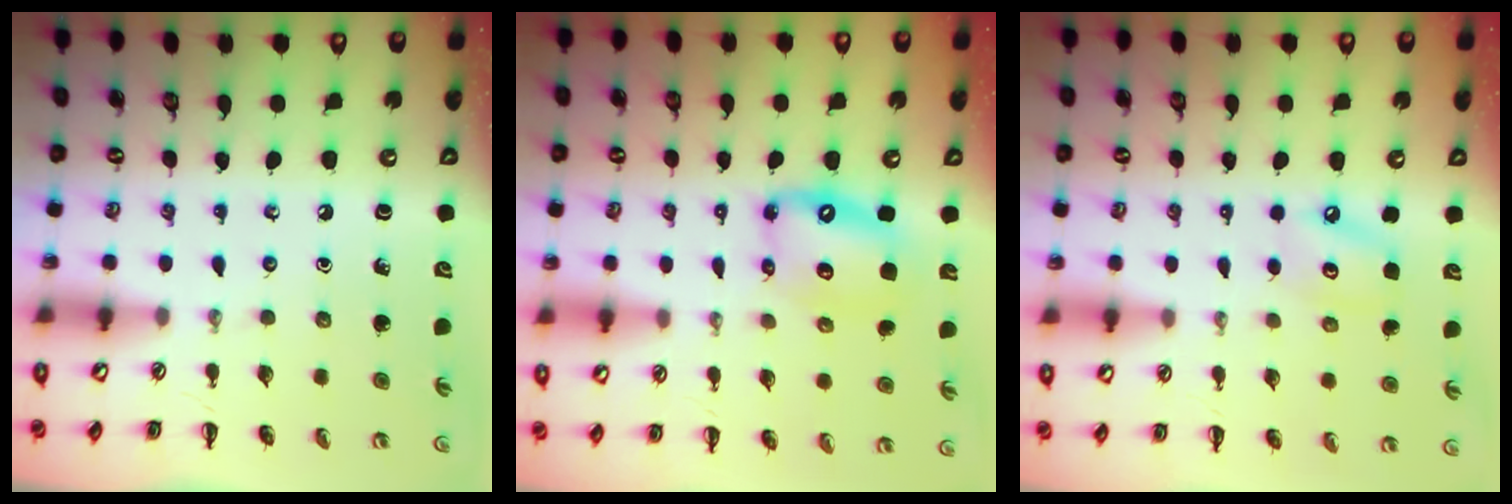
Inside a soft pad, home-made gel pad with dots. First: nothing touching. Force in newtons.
{"total": 13.0, "press": 12.5, "slide": 3.6}
{"total": 5.8, "press": 5.8, "slide": 0.7}